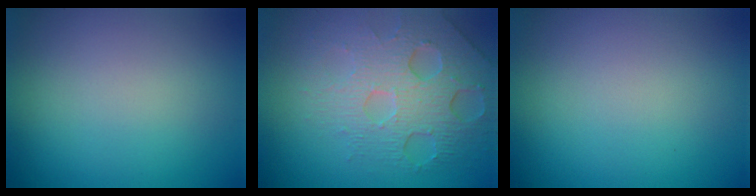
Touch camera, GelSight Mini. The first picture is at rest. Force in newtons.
{"total": 6.6, "press": 4.8, "slide": 4.5}
{"total": 0.0}